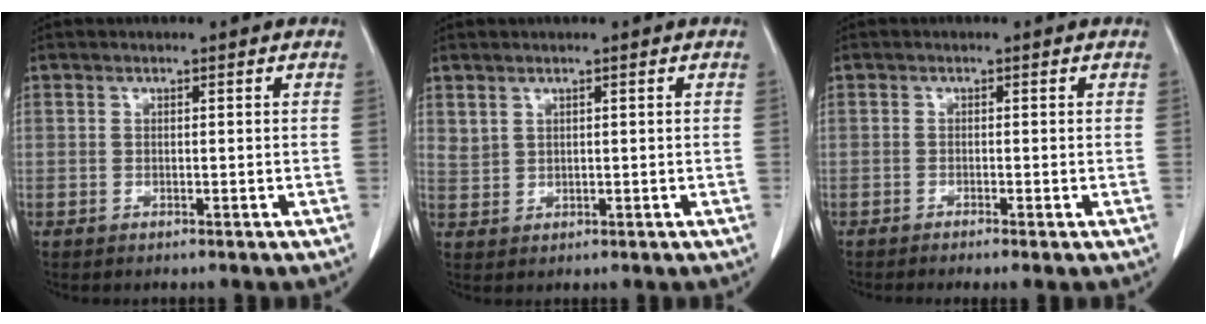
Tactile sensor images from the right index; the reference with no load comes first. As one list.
[{"total": 1.8, "force": [1.5, 1.0, 0.4], "torque": [-0.003, -0.001, 0.034]}, {"total": 1.7, "force": [-1.2, -0.2, 1.1], "torque": [-0.018, -0.001, -0.020]}]